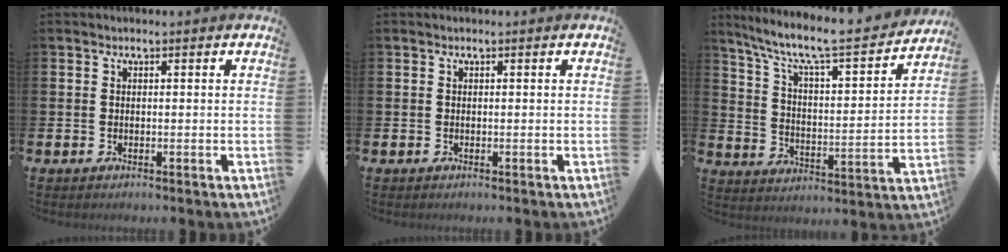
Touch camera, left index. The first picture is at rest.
{"total": 0.0}
{"total": 8.8, "force": [7.6, 1.4, 4.1], "torque": [-0.109, -0.056, 0.122]}